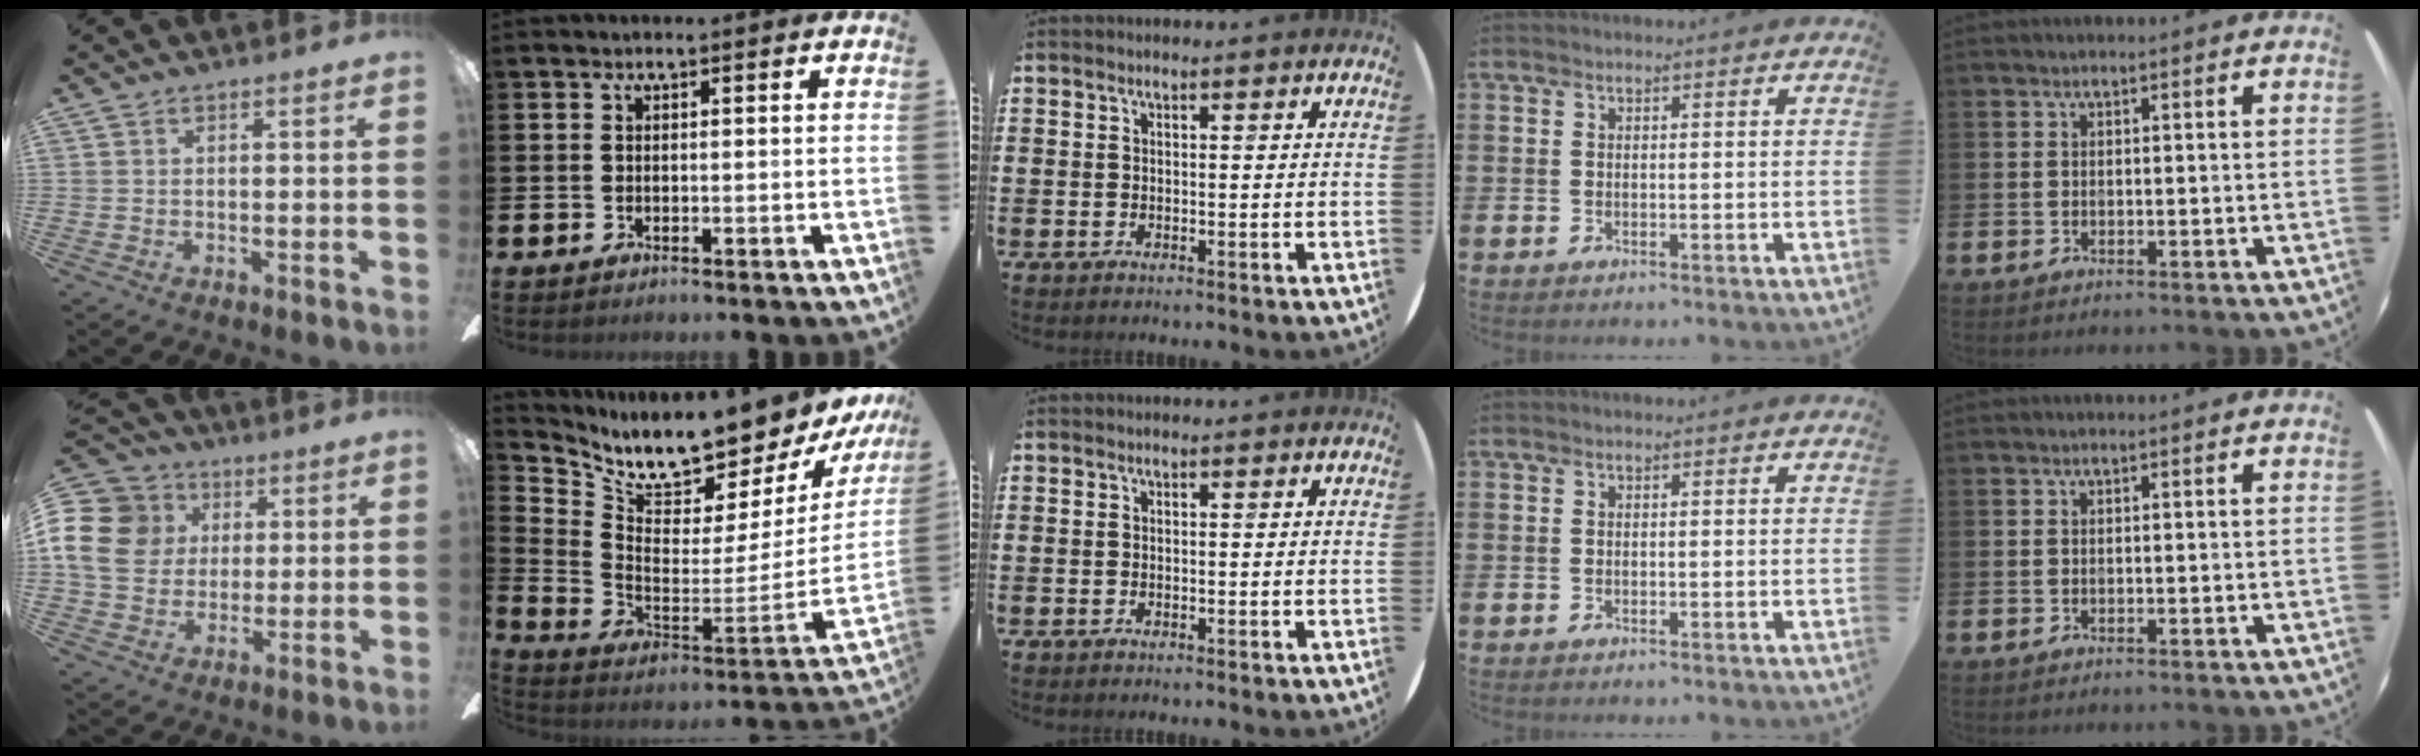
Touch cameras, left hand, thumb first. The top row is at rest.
{"thumb": {"total": 16.2, "force": [3.6, 13.9, 7.6], "torque": [-0.157, -0.002, 0.068]}, "index": {"total": 9.7, "force": [8.9, 1.8, 3.2], "torque": [-0.091, -0.086, 0.146]}}